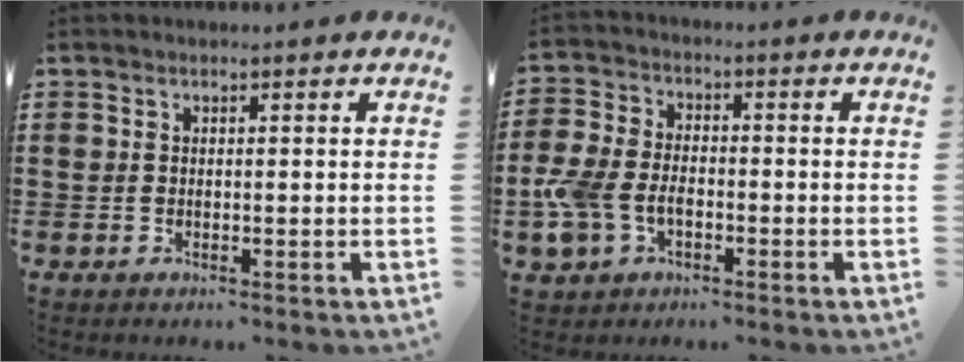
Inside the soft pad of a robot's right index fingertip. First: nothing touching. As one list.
[{"total": 5.9, "force": [-2.2, 3.7, 4.0], "torque": [-0.113, -0.002, -0.050]}]